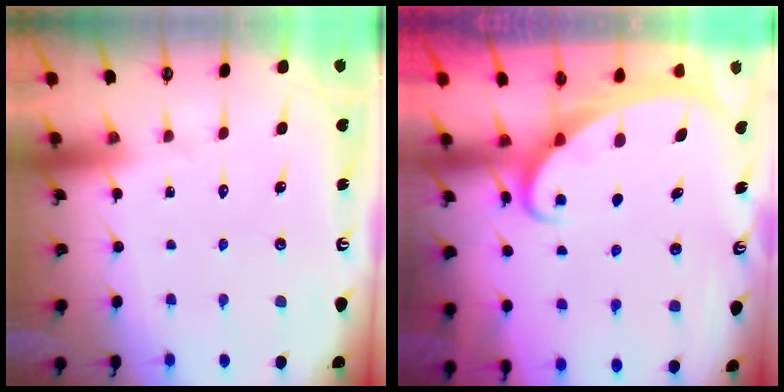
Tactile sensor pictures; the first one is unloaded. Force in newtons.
{"total": 2.6, "press": 2.6, "slide": 0.4}